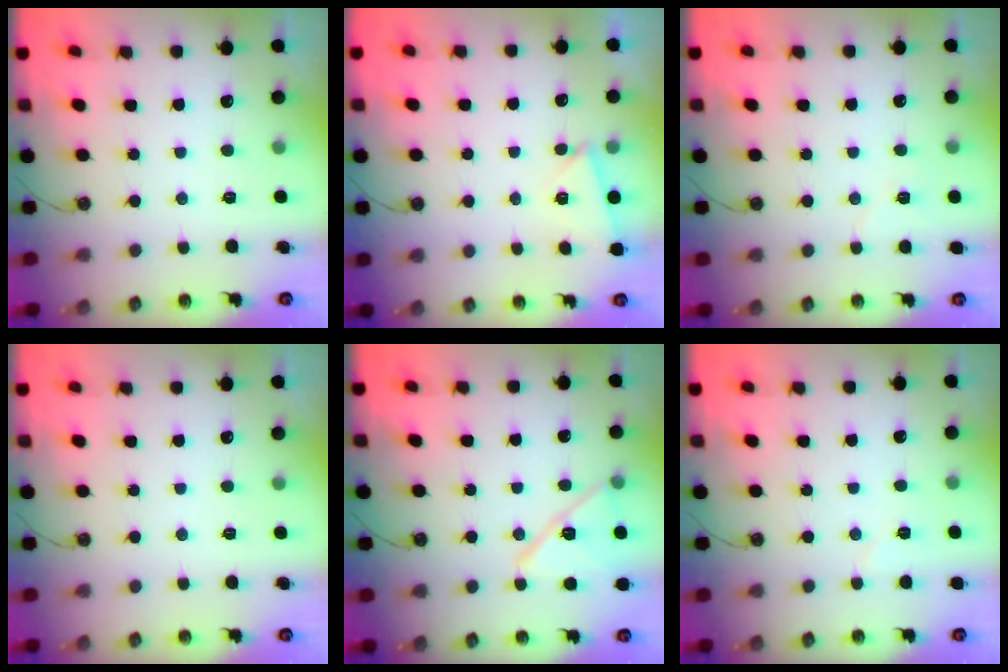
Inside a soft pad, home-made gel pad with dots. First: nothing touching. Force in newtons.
{"total": 3.7, "press": 3.4, "slide": 1.4}
{"total": 6.3, "press": 5.7, "slide": 2.8}
{"total": 0.0}
{"total": 14.3, "press": 11.3, "slide": 8.8}
{"total": 3.4, "press": 3.0, "slide": 1.6}